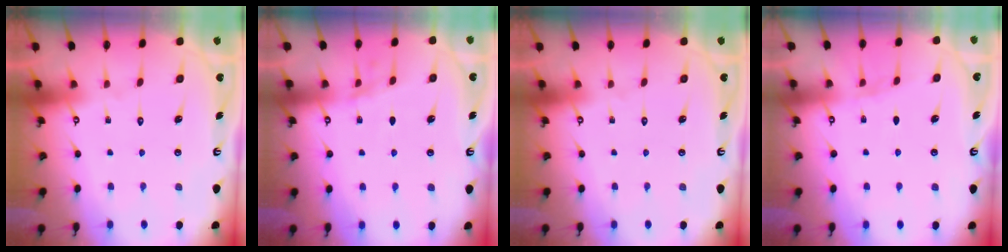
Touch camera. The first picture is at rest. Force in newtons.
{"total": 5.1, "press": 5.0, "slide": 1.3}
{"total": 0.0}
{"total": 2.9, "press": 2.8, "slide": 0.7}